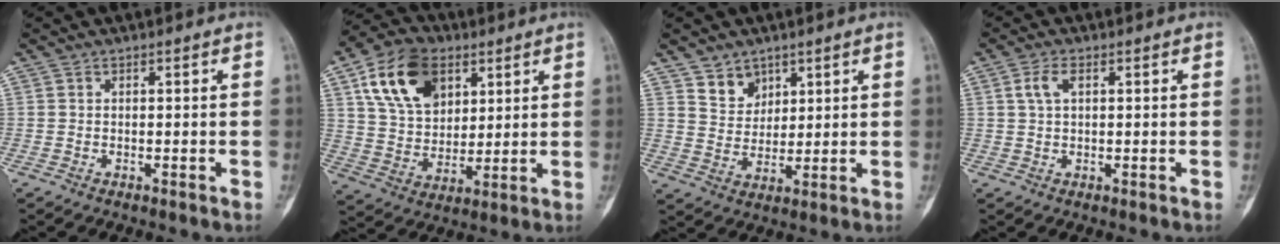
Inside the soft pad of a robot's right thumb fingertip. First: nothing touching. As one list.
[{"total": 16.1, "force": [7.1, 10.7, 9.8], "torque": [-0.150, -0.017, 0.131]}, {"total": 5.8, "force": [3.9, 4.0, 1.3], "torque": [0.005, -0.031, 0.079]}, {"total": 3.2, "force": [1.0, 1.7, 2.5], "torque": [-0.056, 0.007, 0.021]}]